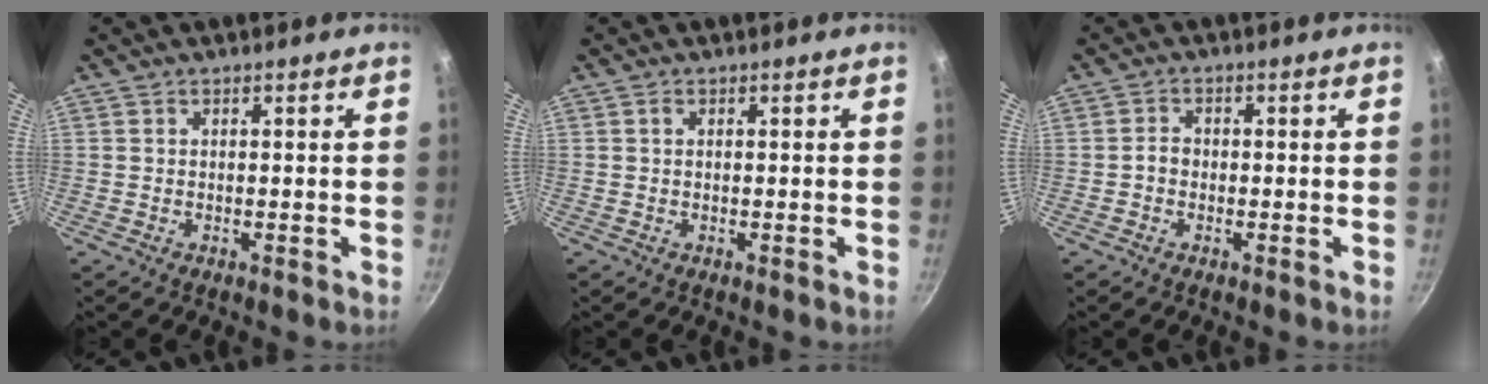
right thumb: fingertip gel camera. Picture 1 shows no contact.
{"total": 0.6, "force": [0.2, 0.4, 0.4], "torque": [-0.009, 0.003, 0.004]}
{"total": 1.6, "force": [-0.5, 1.4, 0.7], "torque": [-0.008, 0.010, -0.012]}